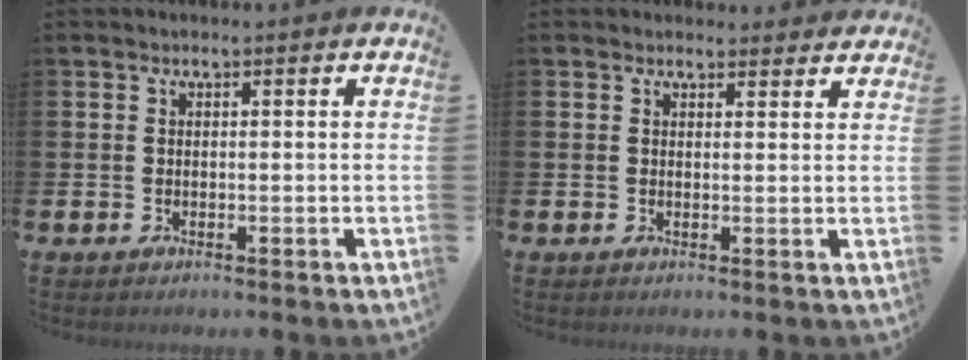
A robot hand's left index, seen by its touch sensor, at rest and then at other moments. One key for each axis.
{"total": 1.8, "fx": 1.7, "fy": 0.7, "fz": 0.0, "tx": 0.005, "ty": -0.004, "tz": 0.030}